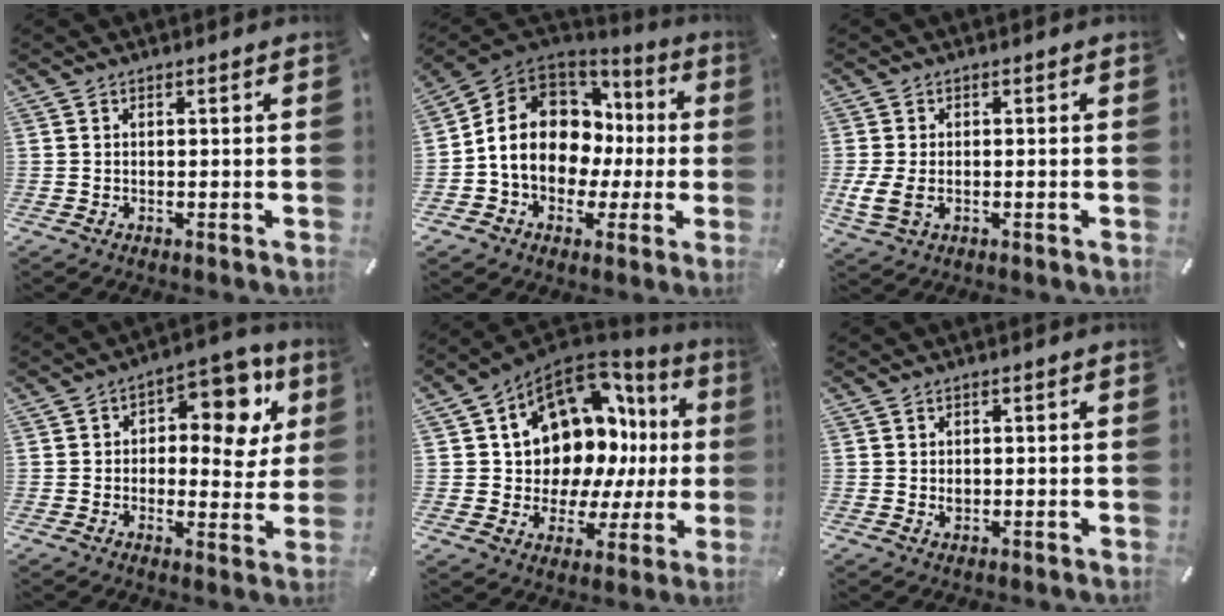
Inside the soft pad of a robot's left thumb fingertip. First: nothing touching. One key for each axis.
{"total": 14.3, "fx": 0.4, "fy": 11.9, "fz": 8.0, "tx": -0.164, "ty": -0.002, "tz": 0.017}
{"total": 5.1, "fx": -0.9, "fy": 3.4, "fz": 3.7, "tx": -0.075, "ty": -0.003, "tz": -0.017}
{"total": 12.6, "fx": 5.0, "fy": 7.4, "fz": 9.0, "tx": -0.111, "ty": -0.033, "tz": 0.082}
{"total": 14.7, "fx": 6.5, "fy": 10.7, "fz": 7.7, "tx": -0.116, "ty": -0.076, "tz": 0.120}
{"total": 0.8, "fx": 0.2, "fy": 0.8, "fz": 0.3, "tx": -0.009, "ty": 0.002, "tz": 0.004}